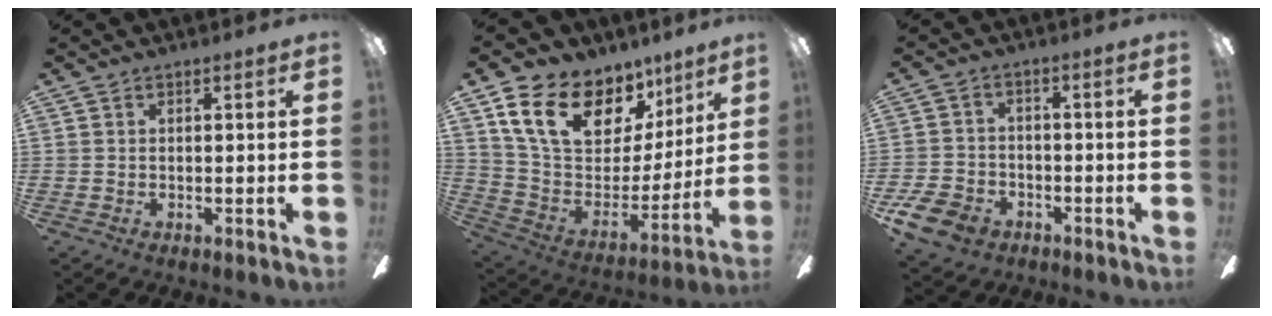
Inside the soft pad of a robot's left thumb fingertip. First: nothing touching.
{"total": 20.5, "force": [12.3, 12.2, 11.0], "torque": [-0.188, -0.067, 0.225]}
{"total": 8.7, "force": [-5.0, 5.9, 3.9], "torque": [-0.091, 0.031, -0.094]}